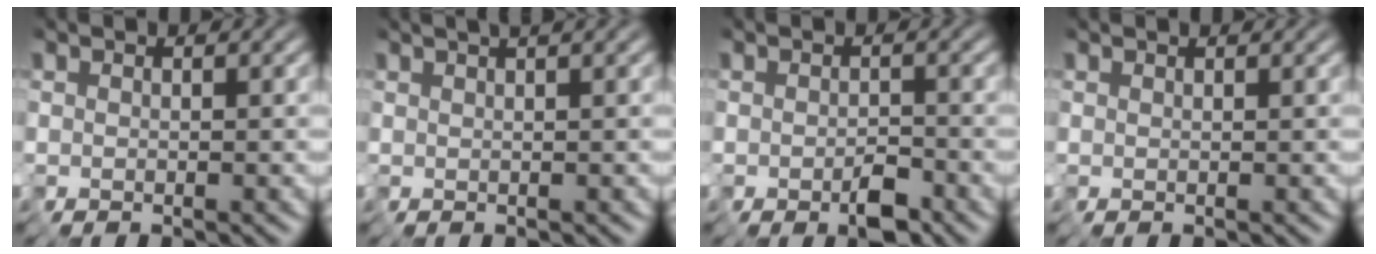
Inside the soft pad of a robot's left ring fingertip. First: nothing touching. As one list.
[{"total": 1.7, "force": [0.9, -0.1, 1.5], "torque": [-0.024, 0.014, 0.017]}, {"total": 2.4, "force": [-1.3, 1.0, 1.8], "torque": [-0.029, -0.001, -0.018]}, {"total": 0.0}]